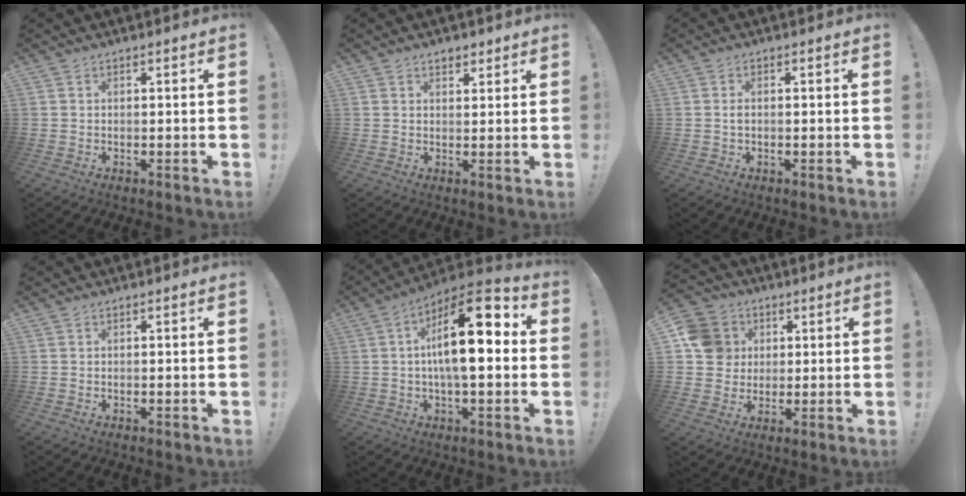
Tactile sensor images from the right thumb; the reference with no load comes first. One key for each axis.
{"total": 2.6, "fx": 1.9, "fy": 1.6, "fz": 0.8, "tx": -0.001, "ty": -0.008, "tz": 0.032}
{"total": 1.1, "fx": -0.2, "fy": 0.6, "fz": 0.9, "tx": -0.026, "ty": 0.007, "tz": -0.002}
{"total": 0.0}
{"total": 17.4, "fx": 2.1, "fy": 6.2, "fz": 16.2, "tx": -0.260, "ty": -0.010, "tz": 0.022}
{"total": 11.3, "fx": 2.7, "fy": 10.3, "fz": 3.7, "tx": -0.044, "ty": -0.006, "tz": 0.055}